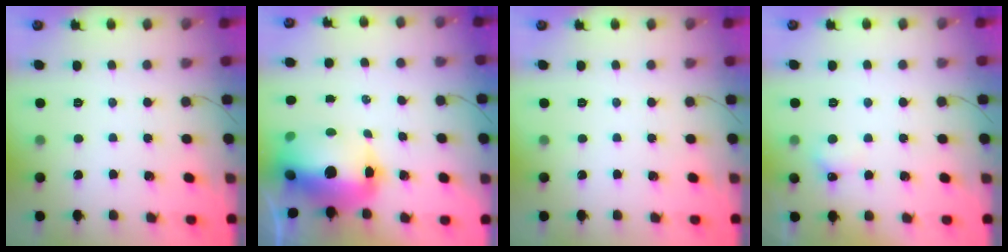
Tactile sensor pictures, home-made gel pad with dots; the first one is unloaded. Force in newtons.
{"total": 15.3, "press": 14.9, "slide": 3.3}
{"total": 0.0}
{"total": 4.7, "press": 4.5, "slide": 1.2}